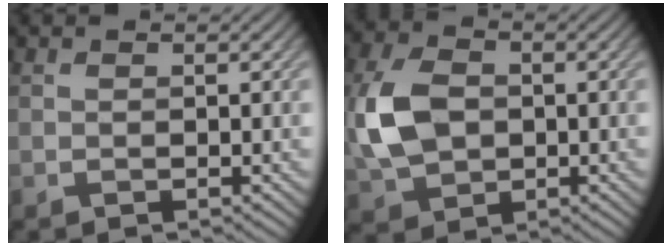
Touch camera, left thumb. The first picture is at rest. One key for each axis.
{"total": 8.6, "fx": -0.2, "fy": 6.0, "fz": 6.1, "tx": -0.154, "ty": -0.002, "tz": -0.013}